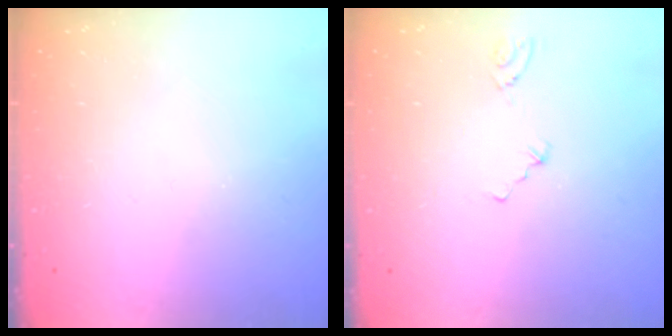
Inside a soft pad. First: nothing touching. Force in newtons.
{"total": 1.6, "press": 1.2, "slide": 1.0}